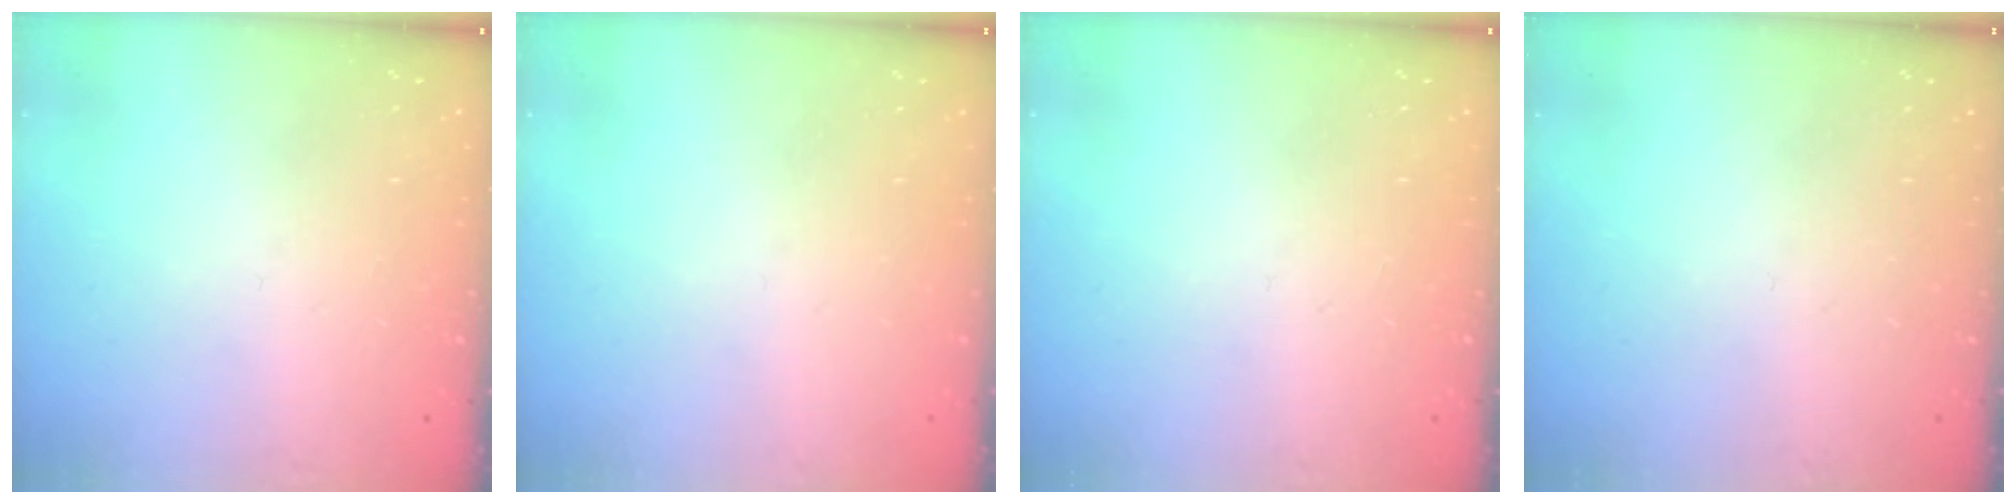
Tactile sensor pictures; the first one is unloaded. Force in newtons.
{"total": 0.0}
{"total": 0.0}
{"total": 0.0}